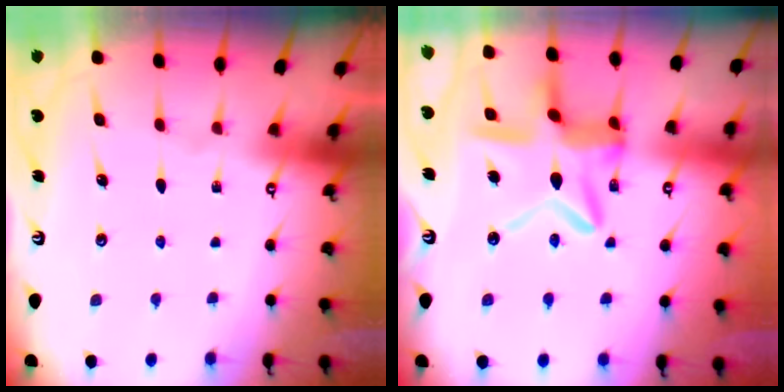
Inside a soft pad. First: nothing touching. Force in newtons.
{"total": 14.9, "press": 14.9, "slide": 1.3}